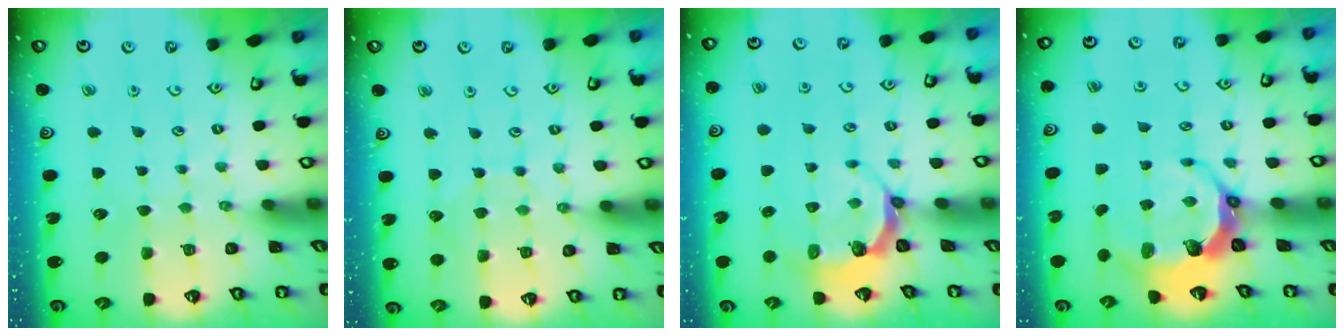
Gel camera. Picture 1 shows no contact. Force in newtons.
{"total": 5.2, "press": 5.2, "slide": 0.4}
{"total": 5.4, "press": 4.4, "slide": 3.1}
{"total": 8.0, "press": 6.4, "slide": 4.8}